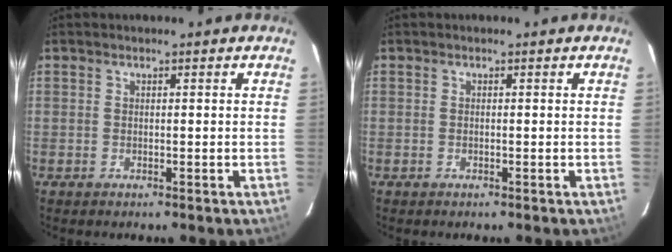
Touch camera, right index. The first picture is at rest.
{"total": 0.0}